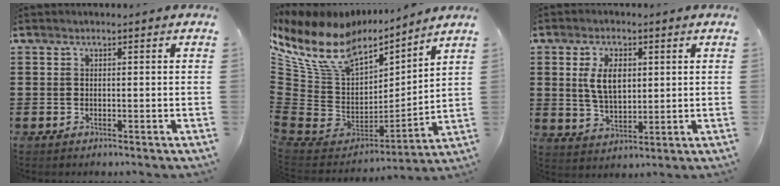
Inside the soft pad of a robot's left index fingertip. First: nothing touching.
{"total": 12.5, "force": [7.8, 7.5, 6.3], "torque": [-0.176, -0.049, 0.138]}
{"total": 6.4, "force": [1.6, 3.5, 5.1], "torque": [-0.108, 0.006, 0.023]}